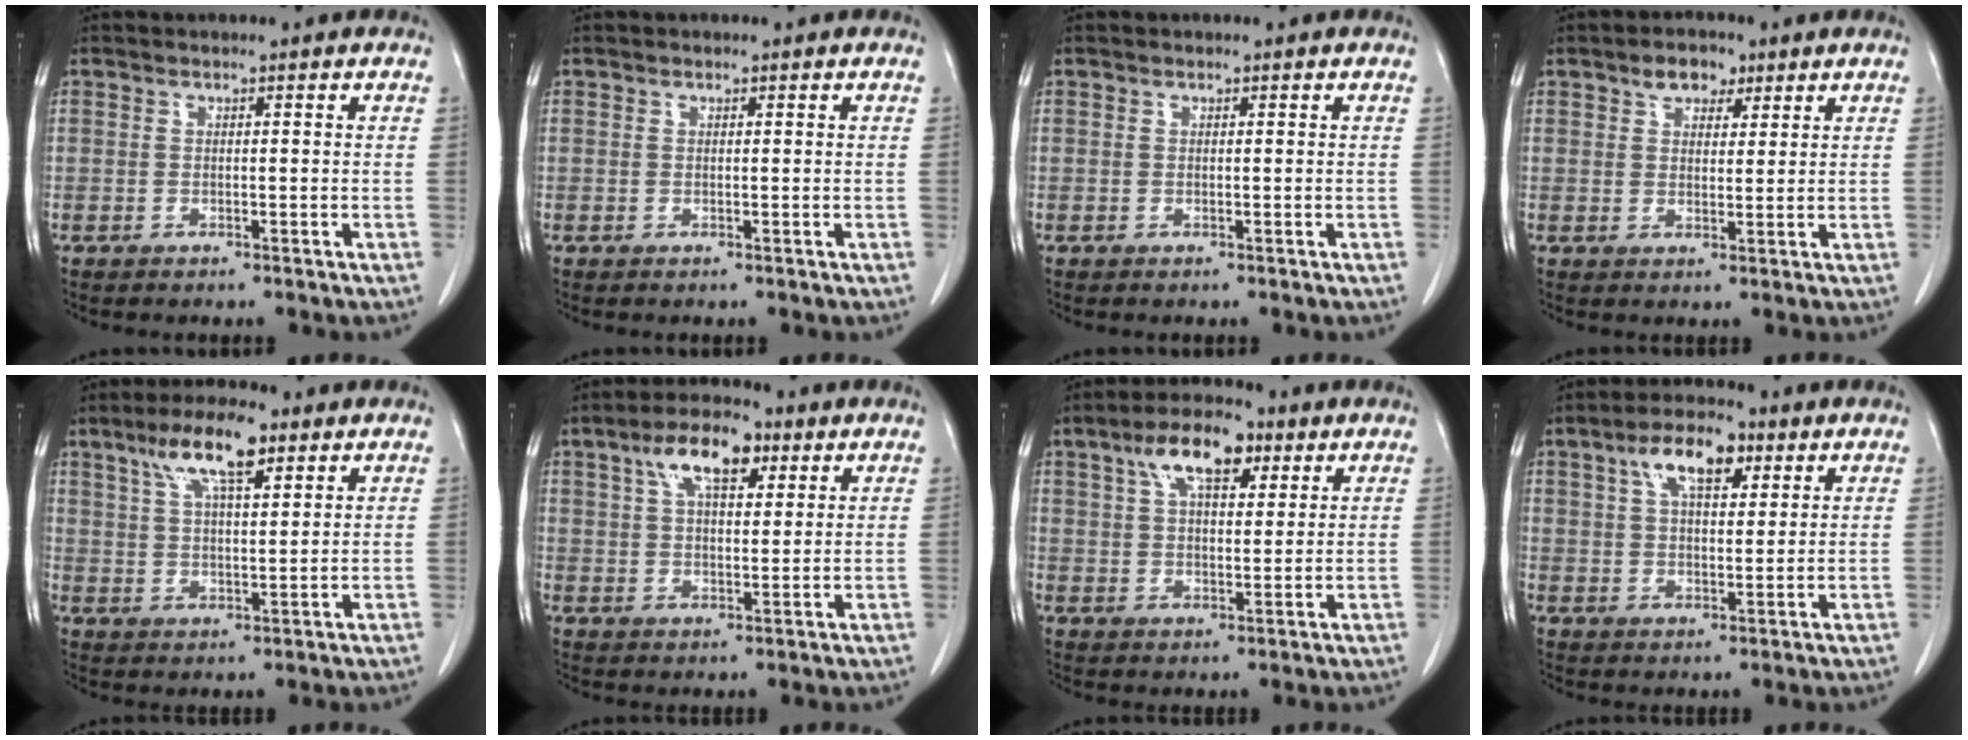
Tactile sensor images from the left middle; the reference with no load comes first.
{"total": 0.0}
{"total": 0.0}
{"total": 4.2, "force": [2.6, 2.5, 2.1], "torque": [-0.033, 0.011, 0.044]}
{"total": 9.5, "force": [5.5, 2.4, 7.3], "torque": [-0.141, 0.014, 0.098]}
{"total": 9.2, "force": [4.6, 3.8, 6.9], "torque": [-0.126, 0.021, 0.081]}
{"total": 9.6, "force": [5.1, 3.9, 7.2], "torque": [-0.132, 0.022, 0.089]}
{"total": 7.6, "force": [3.6, 3.2, 5.8], "torque": [-0.106, 0.018, 0.062]}